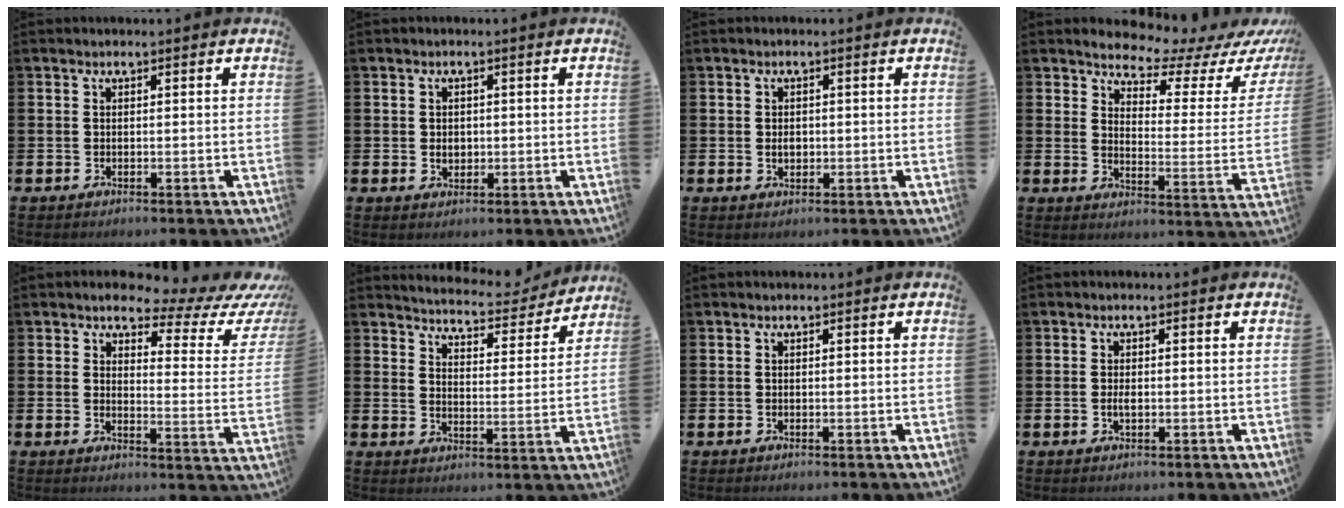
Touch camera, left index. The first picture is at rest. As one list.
[{"total": 1.6, "force": [0.2, 1.4, 0.8], "torque": [-0.006, 0.005, -0.002]}, {"total": 1.6, "force": [0.0, 1.2, 1.0], "torque": [-0.009, 0.004, -0.004]}, {"total": 6.8, "force": [6.5, 1.2, 1.7], "torque": [-0.046, -0.060, 0.108]}, {"total": 4.7, "force": [3.7, 1.9, 2.1], "torque": [-0.034, -0.036, 0.049]}, {"total": 5.4, "force": [5.4, 0.6, 0.5], "torque": [-0.023, -0.045, 0.089]}, {"total": 0.0}, {"total": 1.3, "force": [-0.2, 0.5, 1.2], "torque": [-0.018, 0.000, -0.006]}]